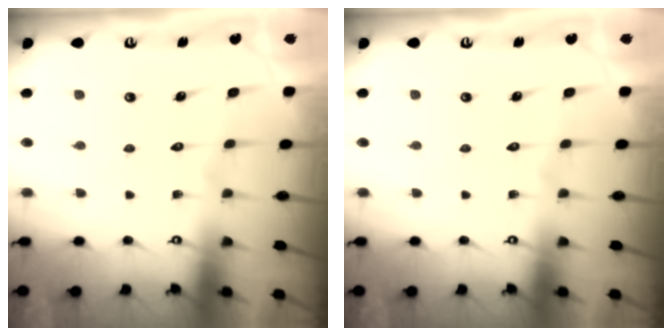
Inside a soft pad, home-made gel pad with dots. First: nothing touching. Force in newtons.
{"total": 0.0}